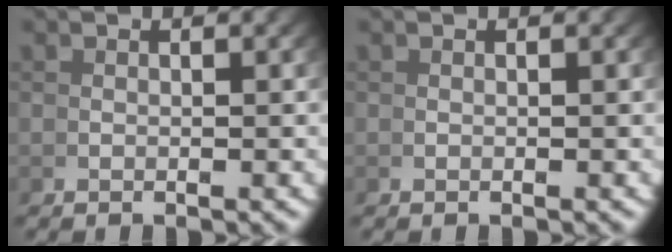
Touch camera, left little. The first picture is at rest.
{"total": 0.0}